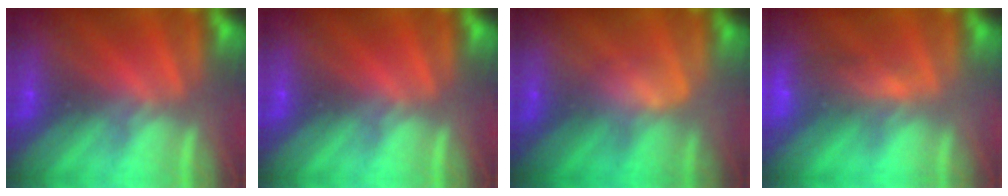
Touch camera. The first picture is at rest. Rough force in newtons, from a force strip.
{"total": 0.0}
{"total": 2.8}
{"total": 8.7}